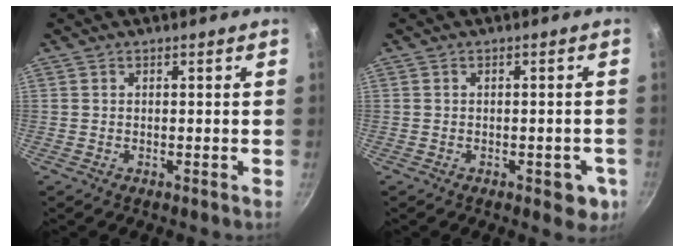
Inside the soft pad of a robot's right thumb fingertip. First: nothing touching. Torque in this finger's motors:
{"motor_torque": [0.50, 0.58, -0.18, 0.08, 0.15]}